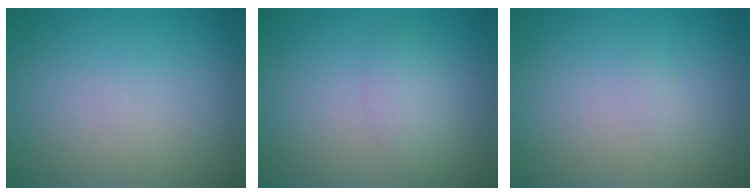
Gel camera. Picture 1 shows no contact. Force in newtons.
{"total": 1.8, "press": 1.8, "slide": 0.1}
{"total": 0.5, "press": 0.5, "slide": 0.0}